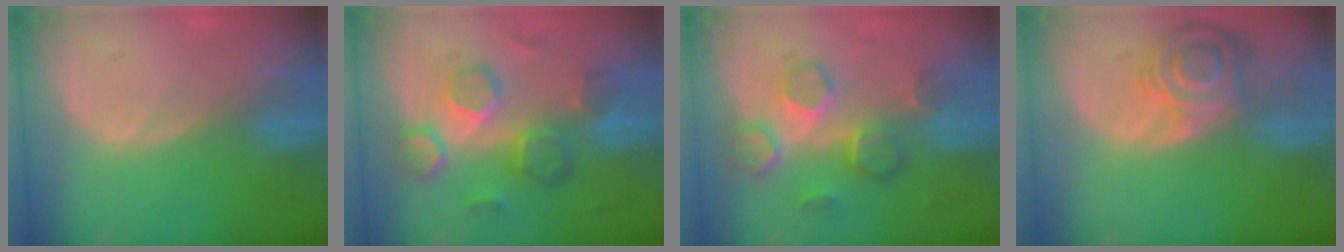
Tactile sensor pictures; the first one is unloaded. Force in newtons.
{"total": 9.1, "press": 8.6, "slide": 3.0}
{"total": 8.6, "press": 7.5, "slide": 4.2}
{"total": 8.2, "press": 7.3, "slide": 3.8}